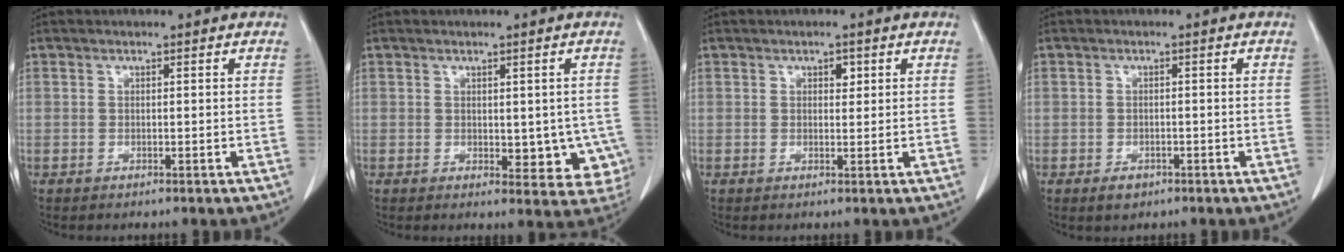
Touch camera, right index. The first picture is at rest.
{"total": 7.1, "force": [-0.8, 4.0, 5.8], "torque": [-0.039, -0.005, -0.003]}
{"total": 1.4, "force": [0.6, 0.8, 1.0], "torque": [-0.011, -0.001, 0.008]}
{"total": 2.1, "force": [-1.1, 1.6, 0.7], "torque": [-0.009, 0.003, -0.011]}